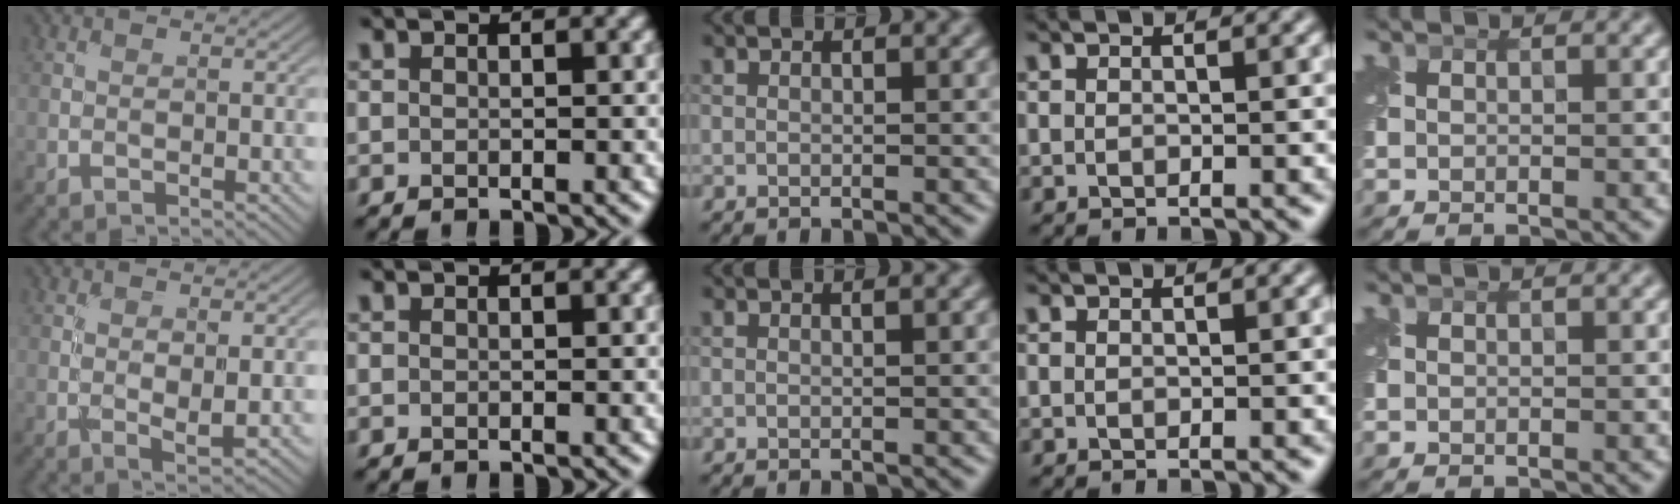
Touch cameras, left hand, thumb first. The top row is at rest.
{"thumb": {"total": 2.1, "force": [0.2, 0.7, 2.0], "torque": [-0.038, -0.005, 0.006]}, "middle": {"total": 0.5, "force": [0.2, 0.1, 0.5], "torque": [-0.004, 0.004, 0.002]}}